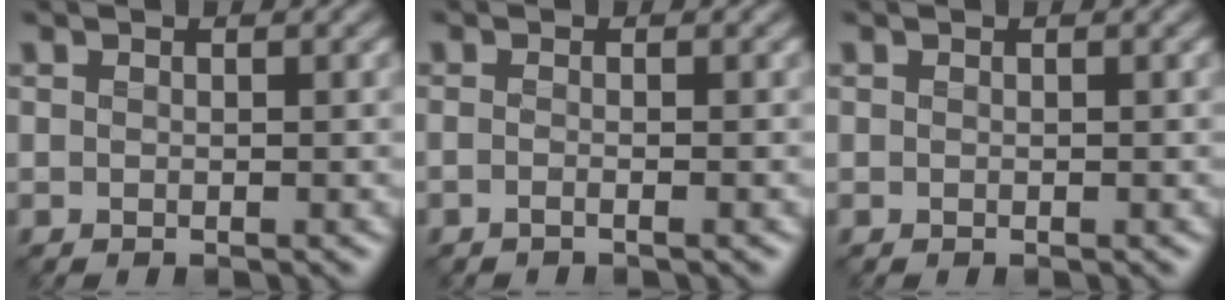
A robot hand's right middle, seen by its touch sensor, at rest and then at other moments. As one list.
[{"total": 0.9, "force": [-0.7, 0.1, 0.5], "torque": [-0.009, -0.007, -0.020]}, {"total": 0.0}]